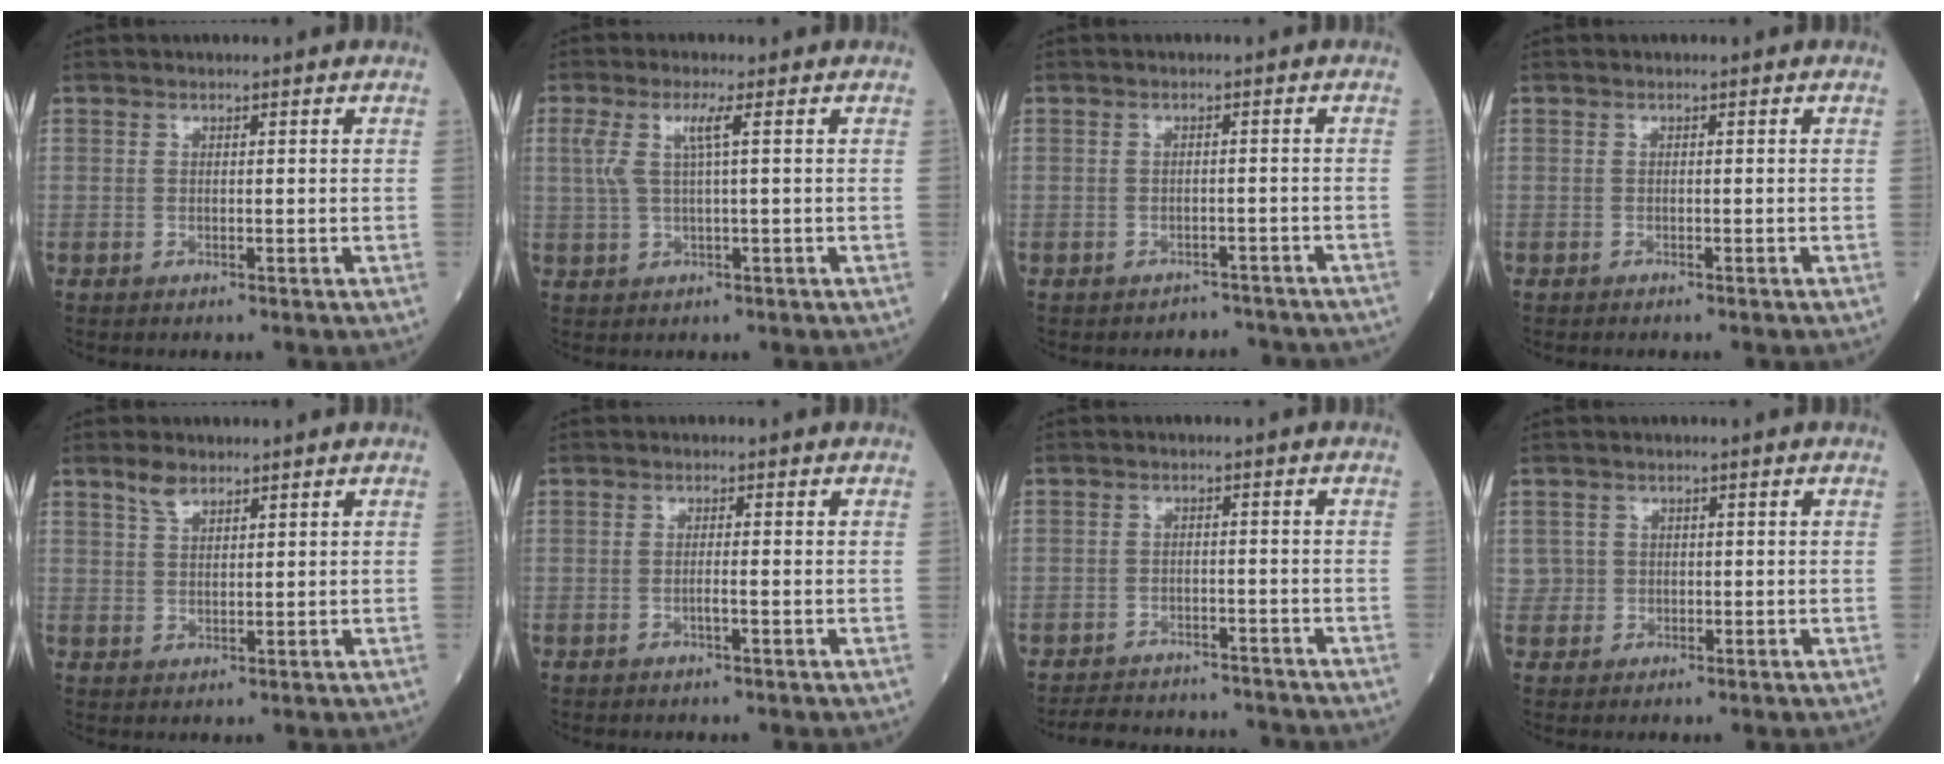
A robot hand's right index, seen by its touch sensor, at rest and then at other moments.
{"total": 3.9, "force": [1.2, 0.0, 3.7], "torque": [-0.085, 0.013, 0.027]}
{"total": 4.8, "force": [-4.4, 1.9, 0.1], "torque": [0.001, 0.007, -0.047]}
{"total": 0.8, "force": [-0.7, 0.0, 0.3], "torque": [-0.005, -0.001, -0.011]}
{"total": 2.8, "force": [2.2, 1.0, 1.4], "torque": [-0.031, 0.005, 0.045]}
{"total": 1.2, "force": [-0.4, -0.1, 1.1], "torque": [-0.021, 0.000, -0.009]}
{"total": 10.0, "force": [-9.4, 2.9, 1.7], "torque": [-0.025, 0.011, -0.125]}
{"total": 2.0, "force": [0.3, 2.0, -0.2], "torque": [0.018, 0.005, 0.002]}